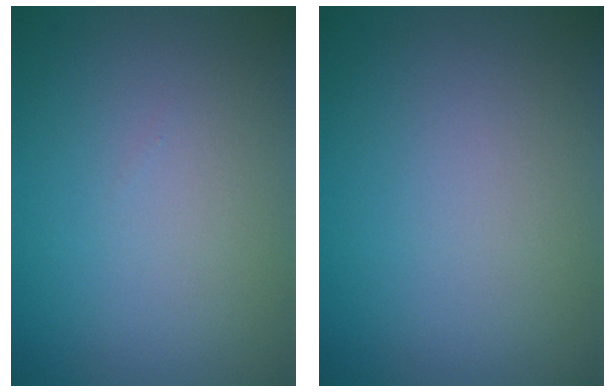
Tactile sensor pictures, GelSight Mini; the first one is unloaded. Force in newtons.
{"total": 0.0}